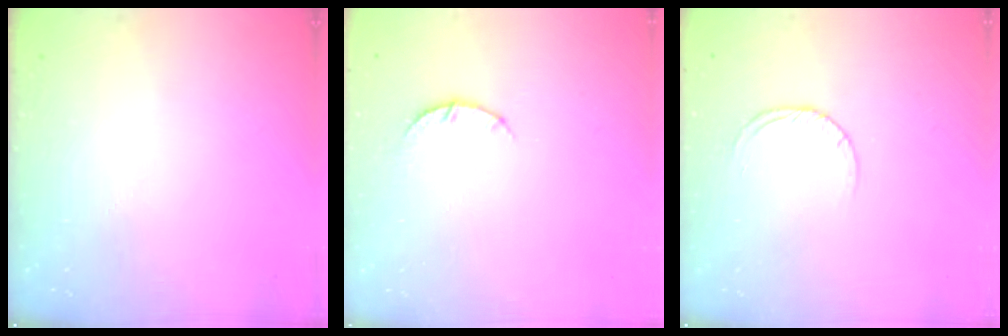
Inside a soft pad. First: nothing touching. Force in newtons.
{"total": 4.3, "press": 4.2, "slide": 0.6}
{"total": 3.2, "press": 3.2, "slide": 0.3}